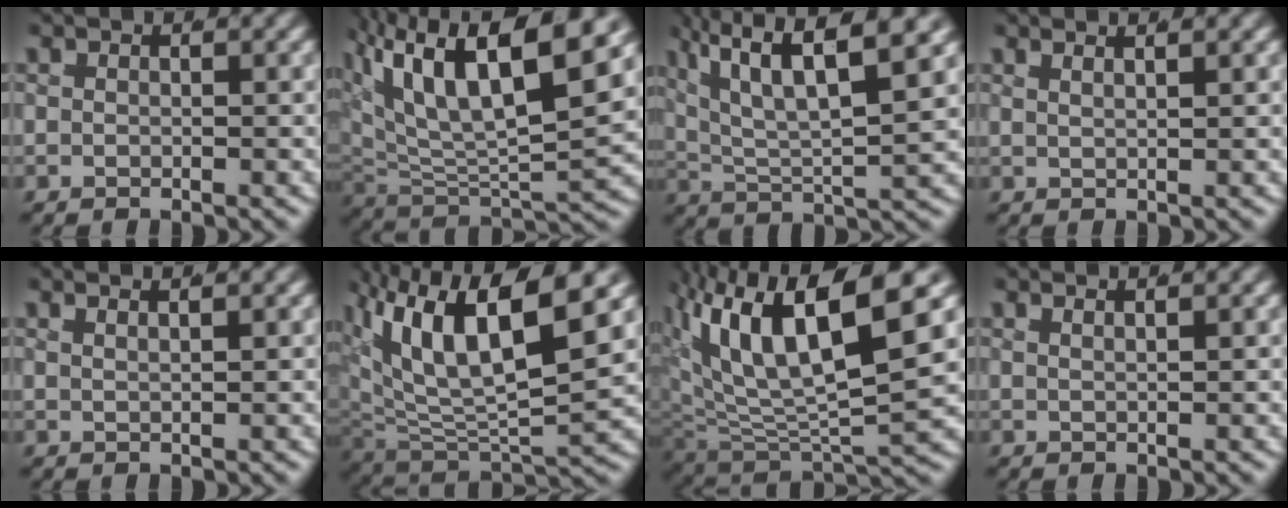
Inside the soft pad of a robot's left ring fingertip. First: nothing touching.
{"total": 11.8, "force": [2.4, 6.2, 9.8], "torque": [-0.180, -0.005, 0.036]}
{"total": 8.0, "force": [3.1, 4.2, 6.0], "torque": [-0.121, -0.008, 0.049]}
{"total": 2.6, "force": [2.0, 0.9, 1.5], "torque": [-0.014, 0.013, 0.026]}
{"total": 2.3, "force": [1.7, 0.7, 1.3], "torque": [-0.010, 0.011, 0.024]}
{"total": 12.0, "force": [2.0, 6.6, 9.8], "torque": [-0.183, -0.014, 0.032]}
{"total": 13.3, "force": [2.5, 7.0, 11.0], "torque": [-0.205, -0.004, 0.040]}
{"total": 1.8, "force": [1.5, 0.5, 1.0], "torque": [-0.007, 0.010, 0.019]}